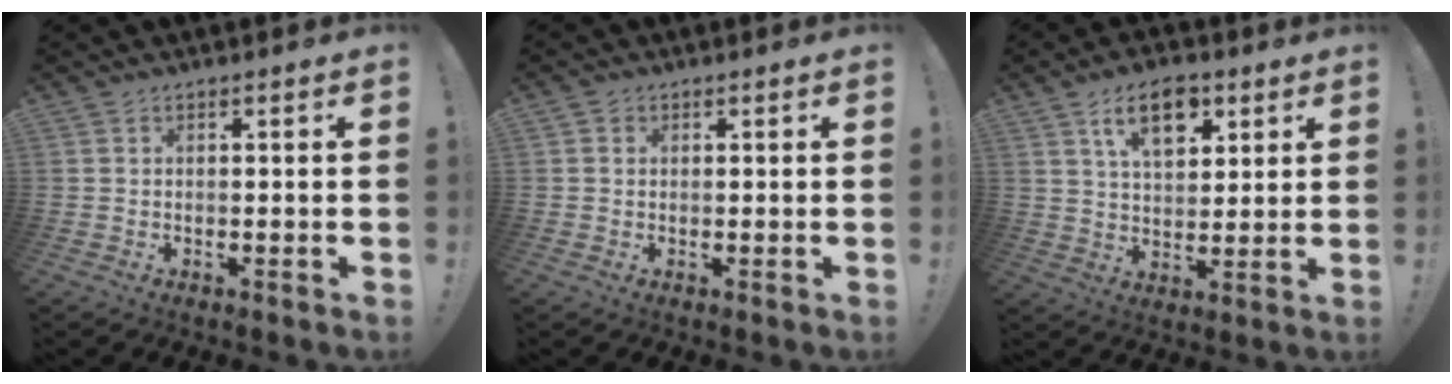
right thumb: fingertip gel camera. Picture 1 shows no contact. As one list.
[{"total": 1.1, "force": [0.4, 1.0, 0.2], "torque": [0.003, -0.001, 0.007]}, {"total": 11.8, "force": [6.1, 6.9, 7.4], "torque": [-0.116, -0.011, 0.111]}]